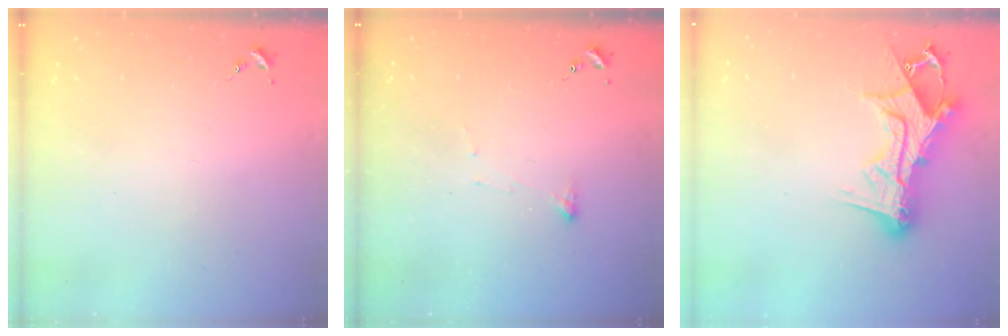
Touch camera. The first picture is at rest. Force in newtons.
{"total": 3.7, "press": 3.7, "slide": 0.5}
{"total": 16.8, "press": 16.8, "slide": 0.6}